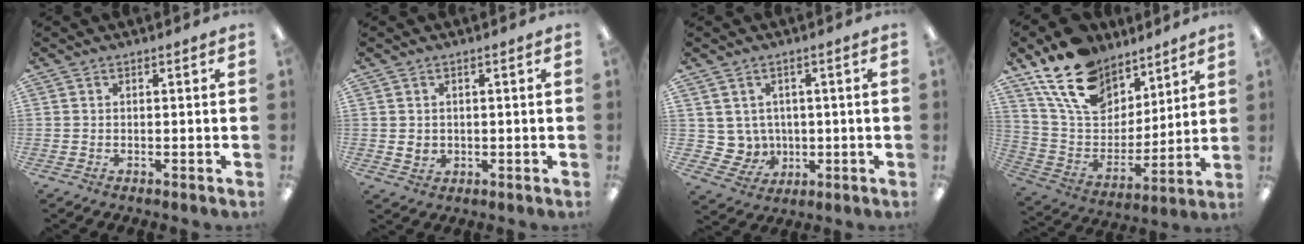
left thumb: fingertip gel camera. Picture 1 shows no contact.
{"total": 2.3, "force": [0.7, 2.0, 0.8], "torque": [-0.009, -0.001, 0.010]}
{"total": 5.6, "force": [2.1, 5.2, 0.3], "torque": [-0.023, -0.010, 0.048]}
{"total": 19.2, "force": [13.1, 11.5, 8.1], "torque": [-0.162, -0.070, 0.247]}